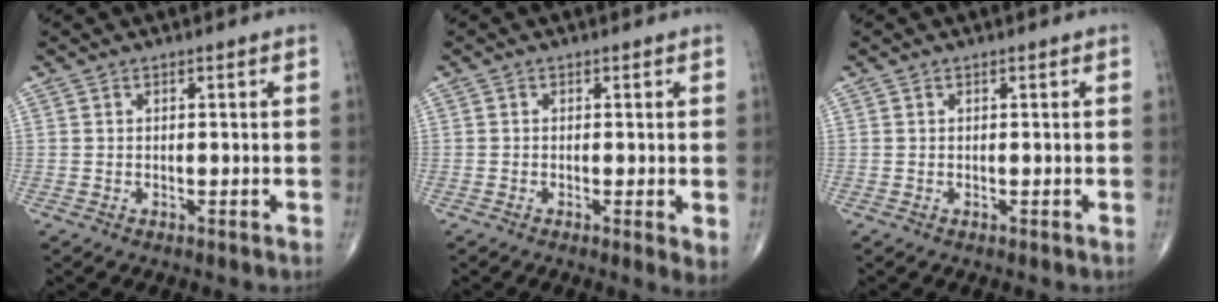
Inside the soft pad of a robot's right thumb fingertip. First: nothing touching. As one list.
[{"total": 3.7, "force": [-0.7, 0.7, 3.5], "torque": [-0.060, -0.013, -0.016]}, {"total": 0.0}]